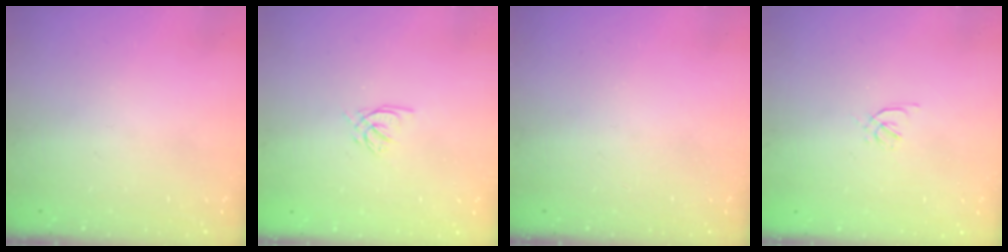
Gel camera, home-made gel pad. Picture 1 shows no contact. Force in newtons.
{"total": 2.4, "press": 2.4, "slide": 0.3}
{"total": 0.0}
{"total": 1.7, "press": 1.6, "slide": 0.5}